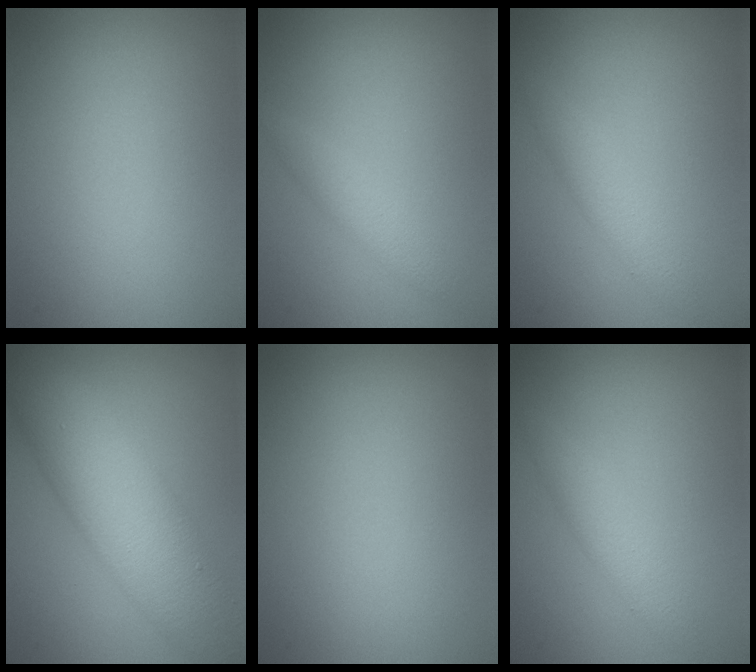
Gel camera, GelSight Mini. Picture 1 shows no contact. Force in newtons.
{"total": 1.5, "press": 1.5, "slide": 0.0}
{"total": 2.0, "press": 2.0, "slide": 0.0}
{"total": 8.6, "press": 8.6, "slide": 0.2}
{"total": 0.0}
{"total": 2.0, "press": 2.0, "slide": 0.0}